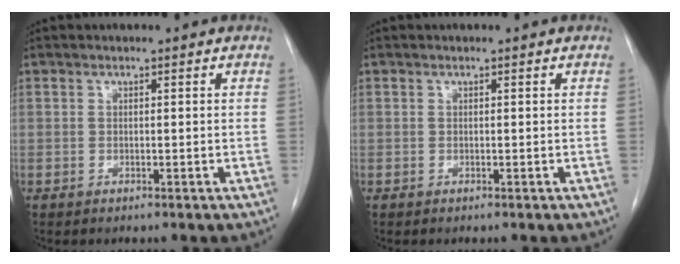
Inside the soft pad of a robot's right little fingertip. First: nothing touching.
{"total": 0.0}